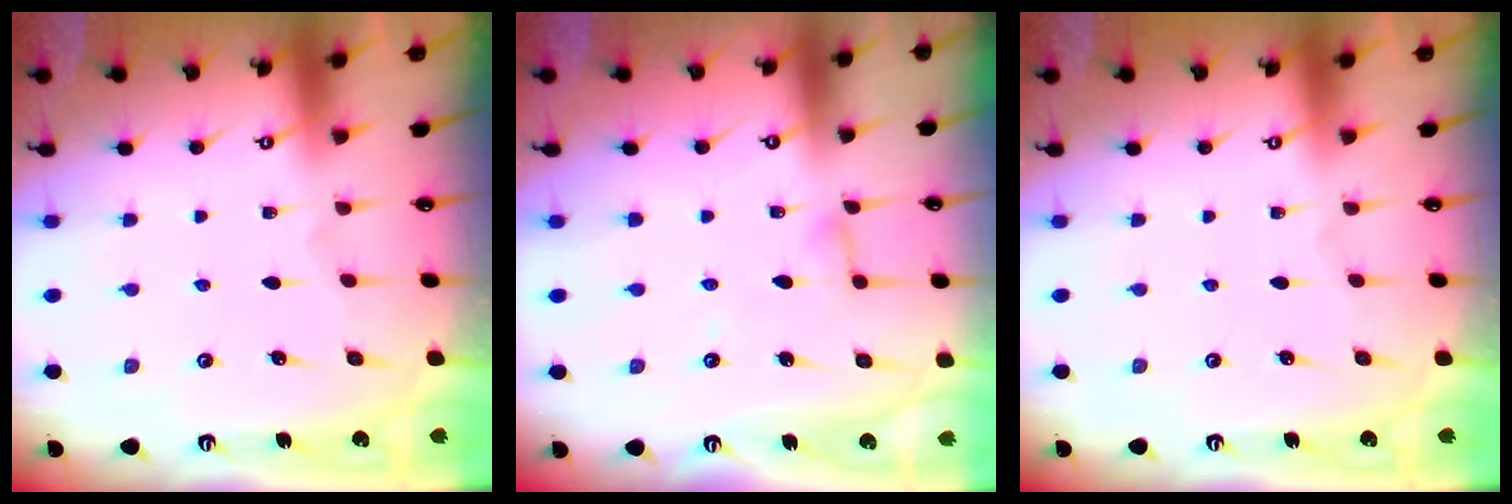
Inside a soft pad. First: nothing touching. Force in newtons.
{"total": 3.7, "press": 3.7, "slide": 0.3}
{"total": 0.0}